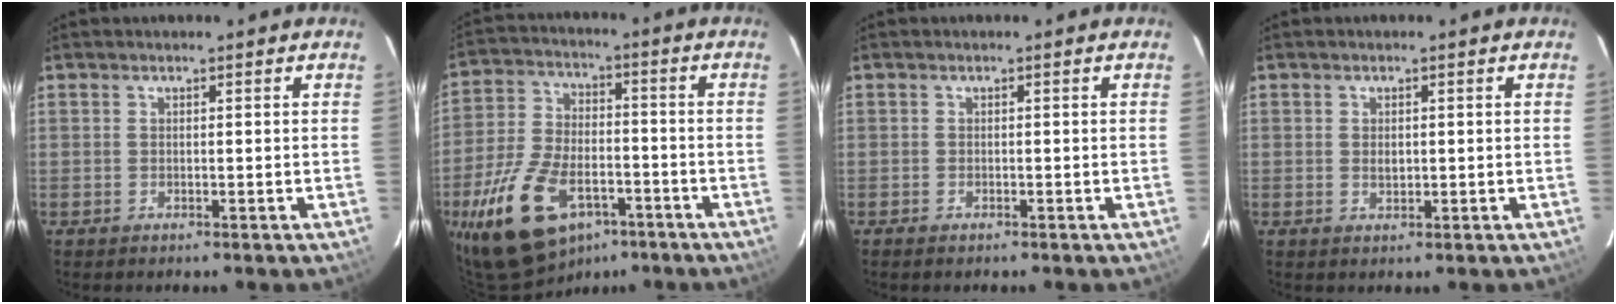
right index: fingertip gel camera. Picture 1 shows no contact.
{"total": 19.0, "force": [-10.6, 10.3, 11.9], "torque": [-0.255, -0.011, -0.180]}
{"total": 0.9, "force": [-0.7, 0.4, 0.3], "torque": [-0.008, -0.002, -0.016]}
{"total": 1.3, "force": [0.0, 0.8, 1.0], "torque": [-0.018, 0.000, 0.000]}